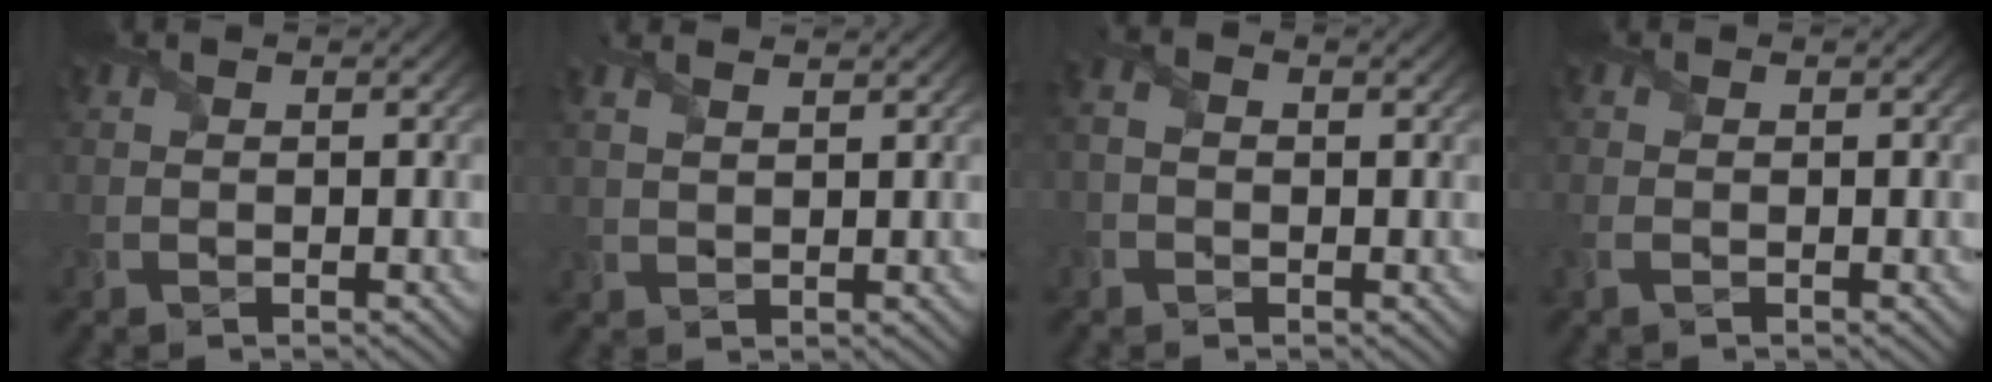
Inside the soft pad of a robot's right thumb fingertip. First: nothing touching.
{"total": 2.7, "force": [2.1, 0.5, 1.7], "torque": [-0.044, 0.005, 0.045]}
{"total": 1.6, "force": [-0.4, 1.1, 1.1], "torque": [-0.027, 0.002, -0.011]}
{"total": 1.8, "force": [-0.7, 1.1, 1.2], "torque": [-0.035, -0.004, -0.015]}